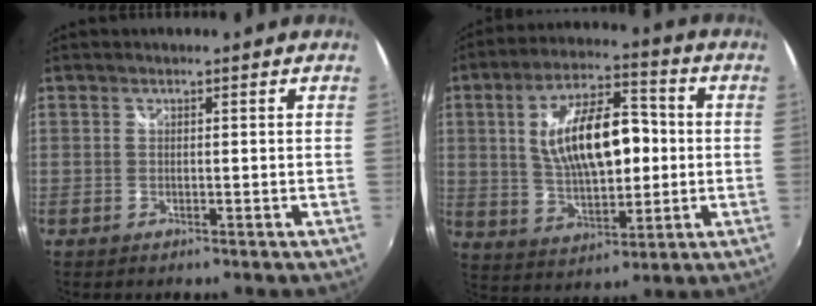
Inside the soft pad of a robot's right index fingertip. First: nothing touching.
{"total": 16.1, "force": [1.4, 7.5, 14.1], "torque": [-0.251, 0.014, 0.033]}